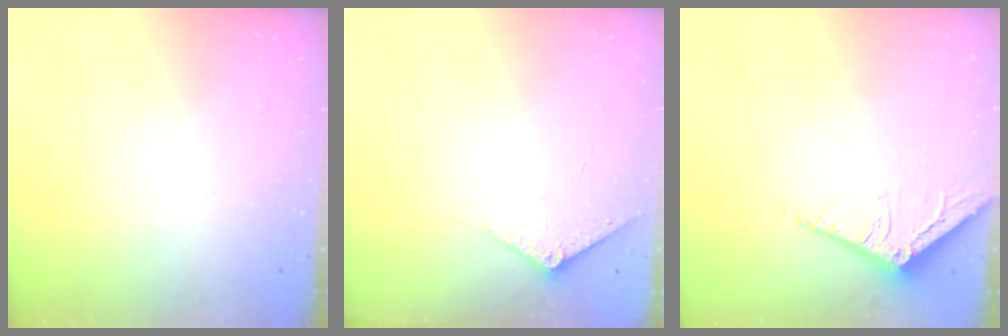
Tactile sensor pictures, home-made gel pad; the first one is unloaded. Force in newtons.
{"total": 3.5, "press": 3.5, "slide": 0.4}
{"total": 3.8, "press": 3.8, "slide": 0.3}